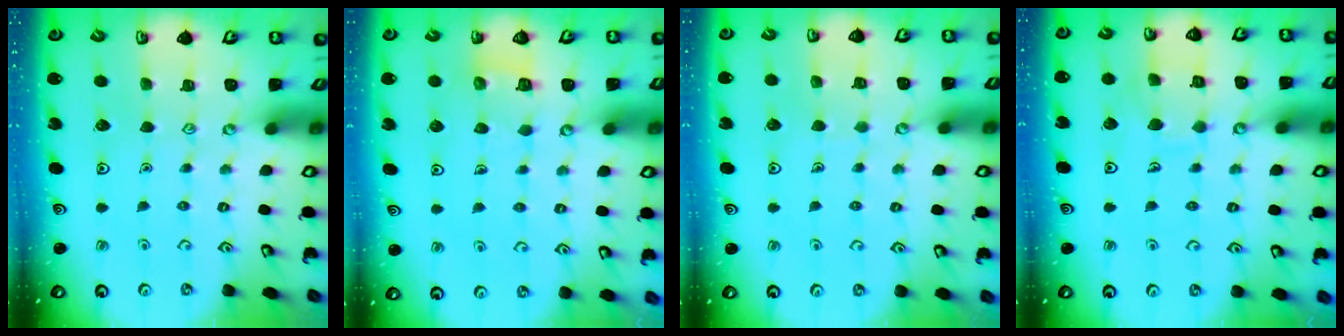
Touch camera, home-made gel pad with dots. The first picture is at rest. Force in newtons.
{"total": 3.3, "press": 3.3, "slide": 0.2}
{"total": 3.8, "press": 3.7, "slide": 0.3}
{"total": 8.2, "press": 8.1, "slide": 0.8}